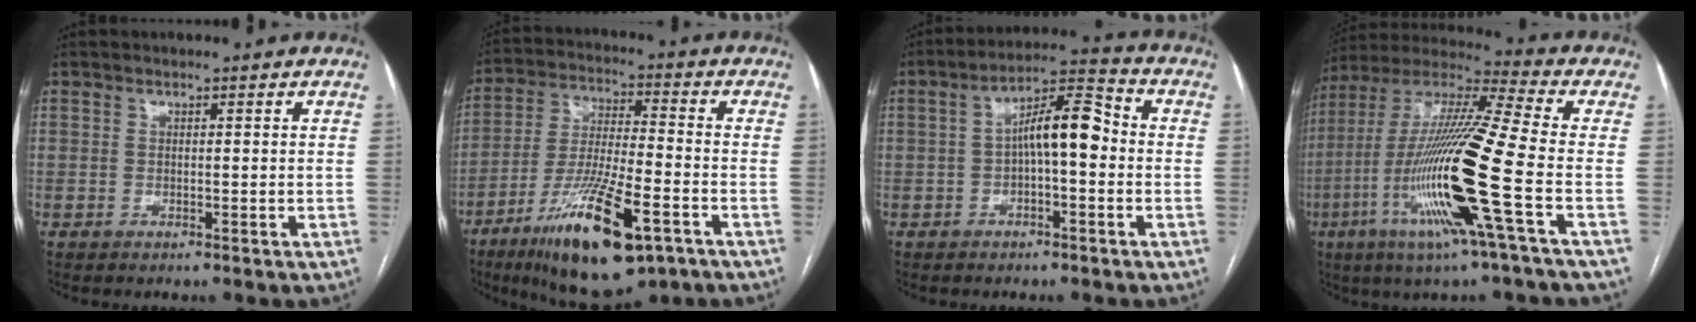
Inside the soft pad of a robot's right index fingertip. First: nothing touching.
{"total": 18.1, "force": [-9.5, 3.8, 14.9], "torque": [-0.276, -0.030, -0.156]}
{"total": 8.6, "force": [-0.4, 2.3, 8.2], "torque": [-0.139, 0.035, -0.008]}
{"total": 20.3, "force": [-6.1, -0.6, 19.4], "torque": [-0.405, -0.024, -0.128]}